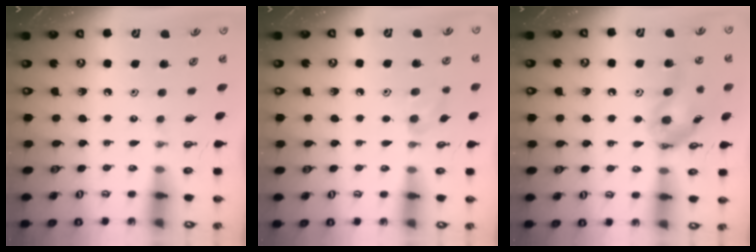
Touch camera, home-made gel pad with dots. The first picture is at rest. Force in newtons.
{"total": 6.0, "press": 5.9, "slide": 1.3}
{"total": 14.9, "press": 14.4, "slide": 3.8}